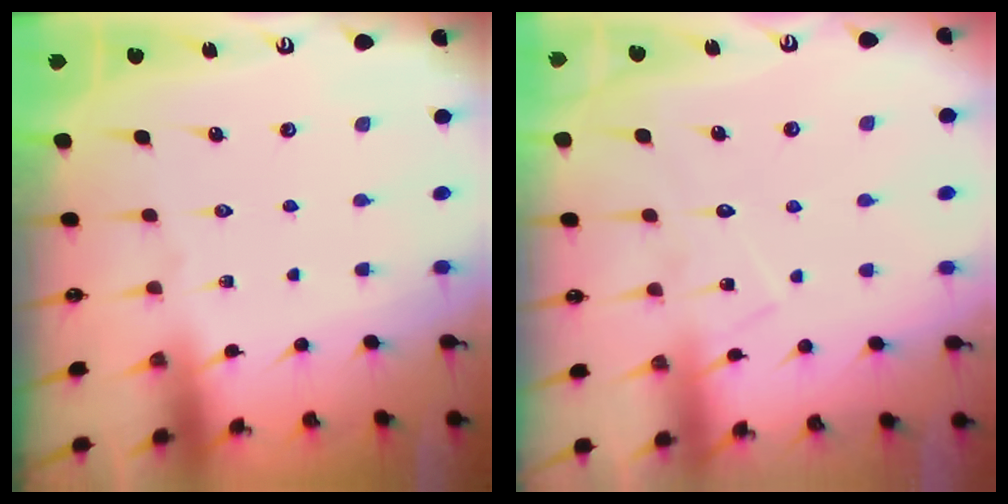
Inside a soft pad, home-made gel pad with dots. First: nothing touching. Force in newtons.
{"total": 8.5, "press": 8.5, "slide": 0.4}